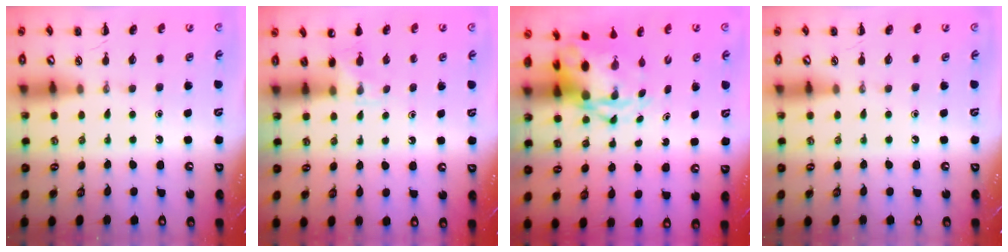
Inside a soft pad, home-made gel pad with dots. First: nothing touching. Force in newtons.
{"total": 4.0, "press": 3.8, "slide": 1.3}
{"total": 4.9, "press": 4.7, "slide": 1.1}
{"total": 0.0}